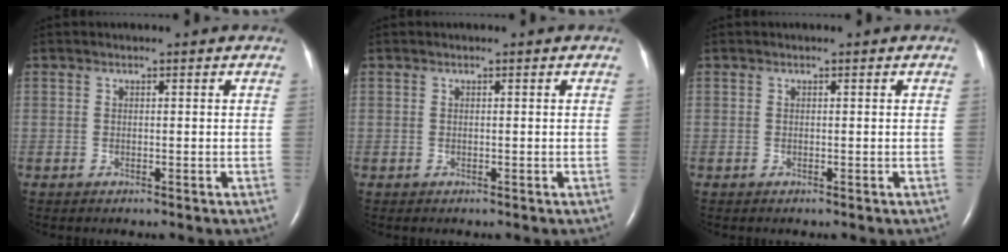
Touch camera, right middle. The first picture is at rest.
{"total": 0.0}
{"total": 0.0}